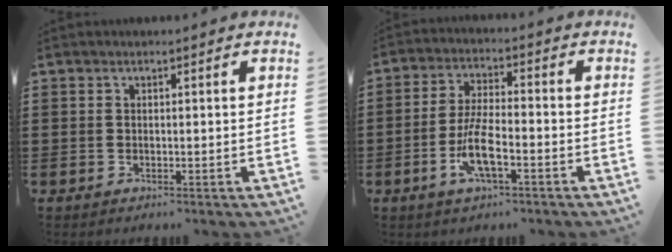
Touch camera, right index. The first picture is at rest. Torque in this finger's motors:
{"motor_torque": [2.14, 0.00, 0.88, 0.21]}